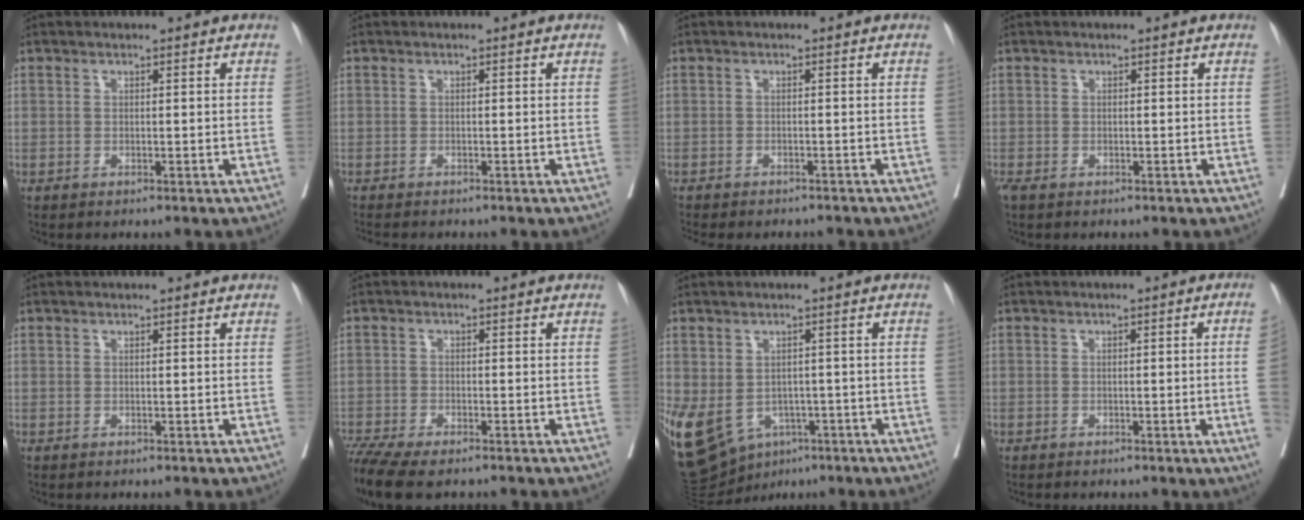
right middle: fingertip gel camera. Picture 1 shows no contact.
{"total": 3.0, "force": [-2.7, 0.5, 1.3], "torque": [-0.020, -0.006, -0.039]}
{"total": 8.1, "force": [-7.3, 2.0, 2.8], "torque": [-0.035, -0.005, -0.092]}
{"total": 1.0, "force": [-0.7, 0.4, 0.6], "torque": [-0.014, -0.005, -0.012]}
{"total": 0.0}
{"total": 8.5, "force": [-6.8, 2.0, 4.6], "torque": [-0.084, -0.011, -0.117]}
{"total": 14.7, "force": [-6.5, 10.5, 7.9], "torque": [-0.184, -0.005, -0.089]}
{"total": 3.7, "force": [-0.9, -0.8, 3.5], "torque": [-0.043, 0.001, -0.012]}